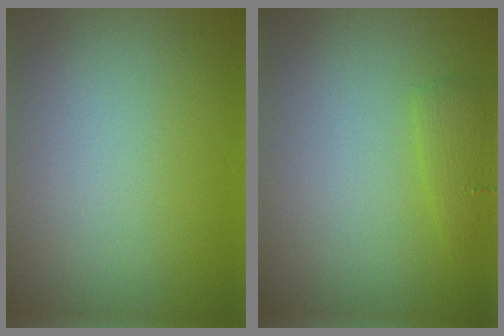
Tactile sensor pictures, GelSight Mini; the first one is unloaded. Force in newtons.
{"total": 1.3, "press": 1.3, "slide": 0.1}